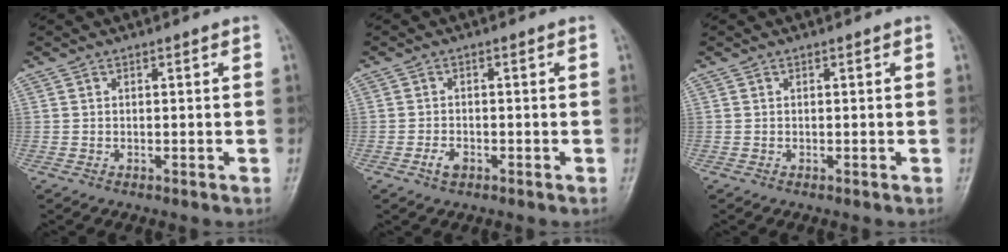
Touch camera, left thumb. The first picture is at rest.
{"total": 2.1, "force": [-1.1, 1.2, 1.3], "torque": [-0.025, 0.007, -0.021]}
{"total": 0.0}